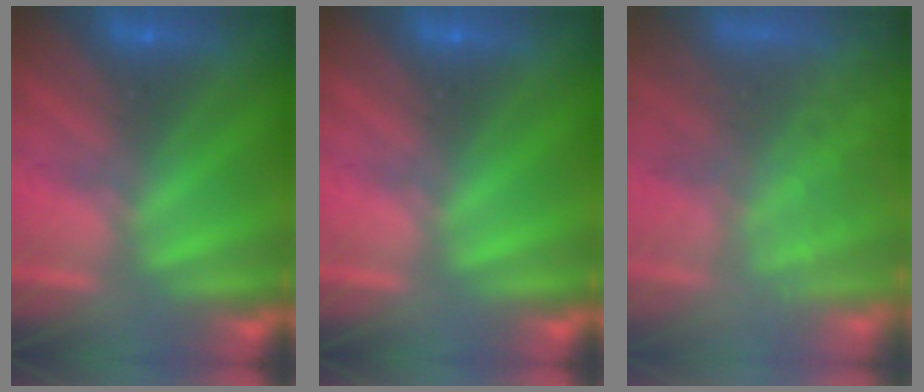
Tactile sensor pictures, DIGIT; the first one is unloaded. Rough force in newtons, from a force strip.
{"total": 0.0}
{"total": 14.6}